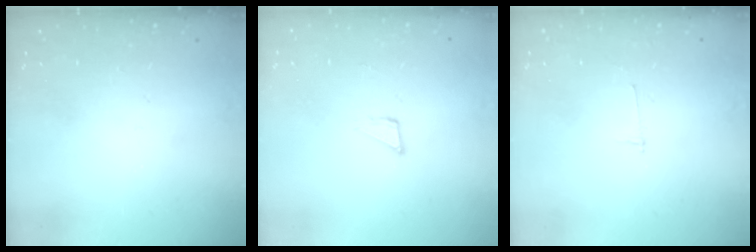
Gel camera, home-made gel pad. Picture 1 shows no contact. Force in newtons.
{"total": 3.6, "press": 3.6, "slide": 0.3}
{"total": 2.7, "press": 2.7, "slide": 0.3}